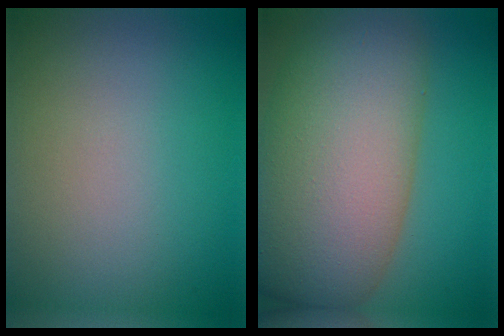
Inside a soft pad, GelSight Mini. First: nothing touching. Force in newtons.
{"total": 13.6, "press": 13.6, "slide": 0.7}